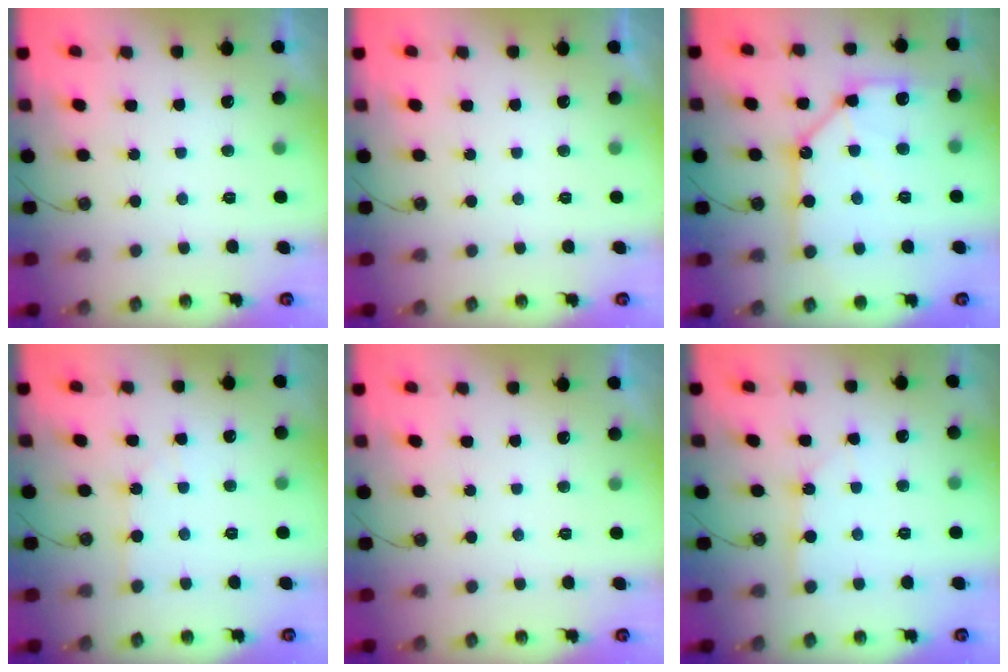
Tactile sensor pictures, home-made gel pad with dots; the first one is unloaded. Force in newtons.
{"total": 0.0}
{"total": 15.2, "press": 15.0, "slide": 1.8}
{"total": 2.0, "press": 2.0, "slide": 0.2}
{"total": 0.0}
{"total": 2.8, "press": 2.8, "slide": 0.3}